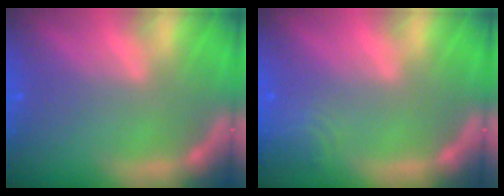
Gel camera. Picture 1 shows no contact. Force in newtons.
{"total": 2.9}